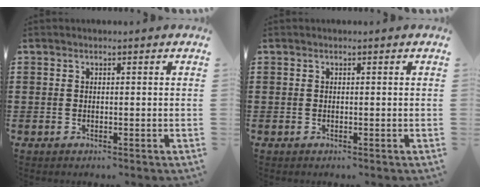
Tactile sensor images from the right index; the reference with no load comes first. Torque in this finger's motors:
{"motor_torque": [-0.05, 0.05, 0.00, -0.01]}